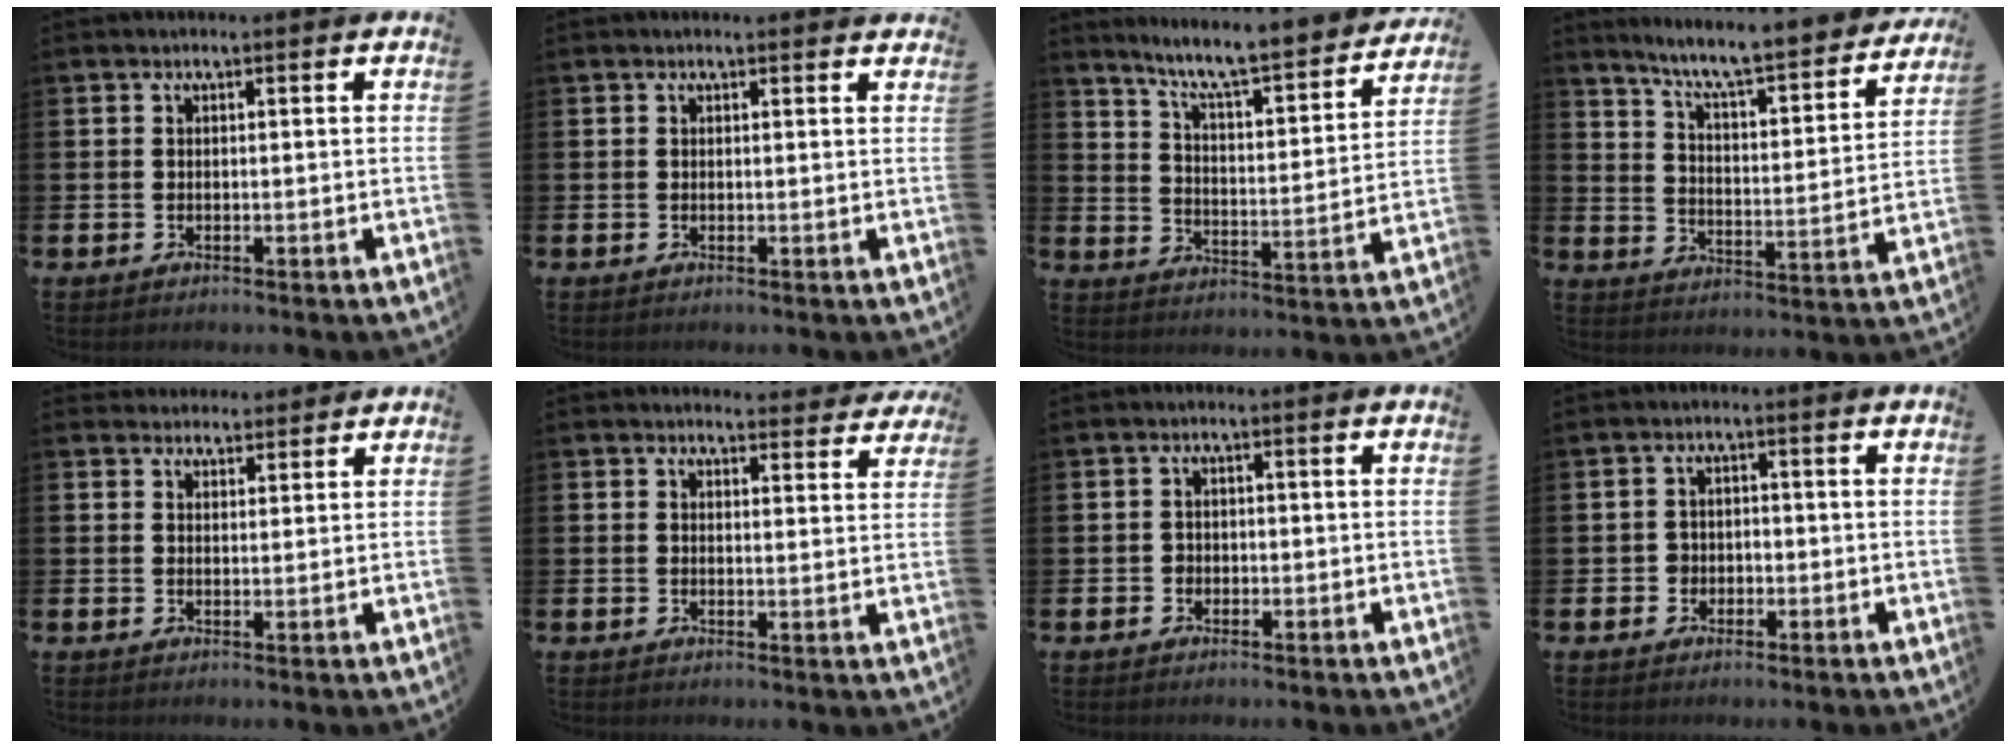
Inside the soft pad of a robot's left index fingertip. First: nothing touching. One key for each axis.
{"total": 0.6, "fx": 0.6, "fy": 0.0, "fz": 0.1, "tx": -0.002, "ty": 0.000, "tz": 0.012}
{"total": 7.6, "fx": 7.0, "fy": 0.4, "fz": 3.0, "tx": -0.086, "ty": -0.060, "tz": 0.115}
{"total": 7.4, "fx": 6.8, "fy": 0.3, "fz": 2.9, "tx": -0.083, "ty": -0.059, "tz": 0.111}
{"total": 2.8, "fx": 2.6, "fy": 0.8, "fz": -0.3, "tx": 0.008, "ty": -0.012, "tz": 0.047}
{"total": 2.9, "fx": 2.8, "fy": 0.5, "fz": 0.0, "tx": 0.012, "ty": -0.023, "tz": 0.047}
{"total": 1.2, "fx": -0.6, "fy": 1.1, "fz": 0.2, "tx": -0.005, "ty": 0.004, "tz": -0.013}
{"total": 2.0, "fx": -0.9, "fy": 1.8, "fz": 0.3, "tx": -0.009, "ty": 0.004, "tz": -0.023}